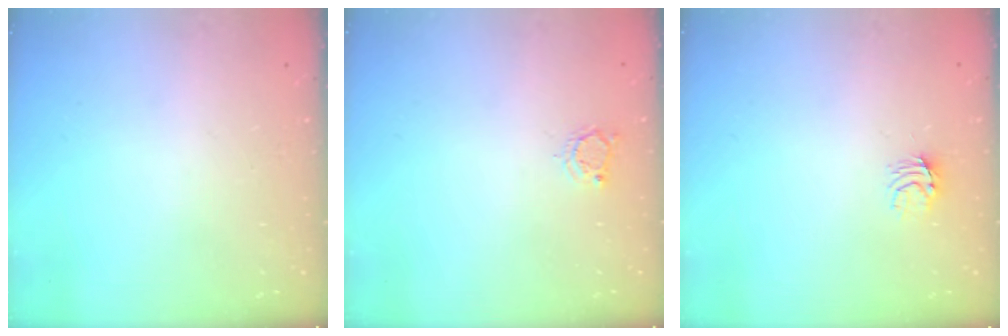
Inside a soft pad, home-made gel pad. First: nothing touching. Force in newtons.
{"total": 3.6, "press": 3.5, "slide": 0.4}
{"total": 4.6, "press": 4.6, "slide": 0.5}